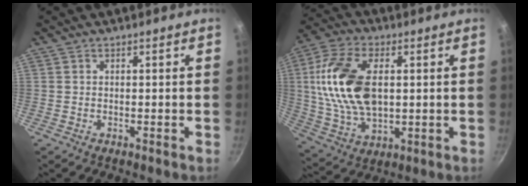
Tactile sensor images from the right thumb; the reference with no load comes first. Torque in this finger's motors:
{"motor_torque": [0.31, 1.47, 1.27, 0.36, 0.21]}